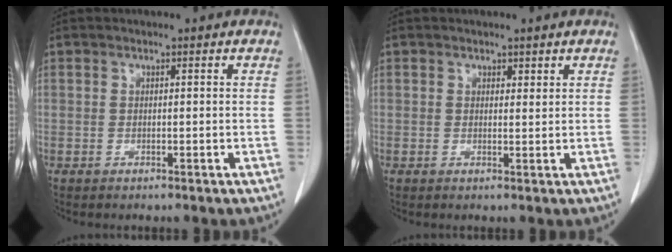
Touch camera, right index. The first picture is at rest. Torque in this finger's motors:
{"motor_torque": [-0.11, 0.60, 0.03, -0.01]}